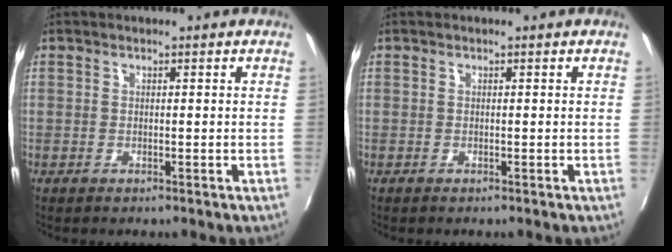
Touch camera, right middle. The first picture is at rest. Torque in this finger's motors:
{"motor_torque": [0.01, -0.06, 0.01, 0.00]}